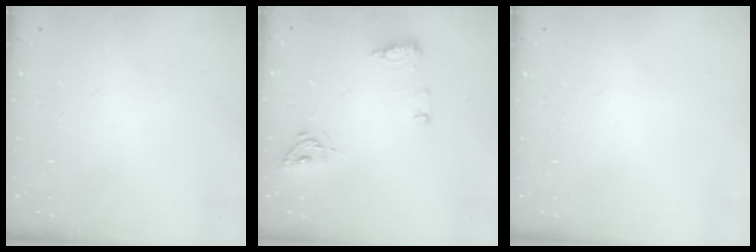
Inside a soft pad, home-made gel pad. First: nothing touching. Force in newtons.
{"total": 9.2, "press": 9.0, "slide": 2.1}
{"total": 0.0}